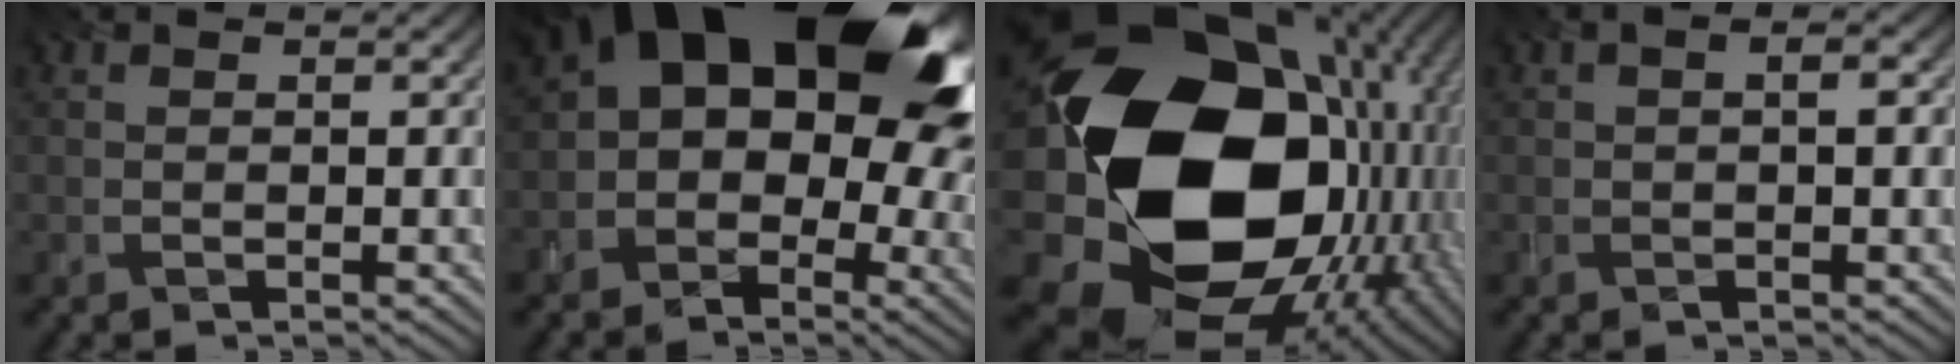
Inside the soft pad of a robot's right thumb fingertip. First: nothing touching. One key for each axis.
{"total": 19.2, "fx": 3.0, "fy": 12.5, "fz": 14.3, "tx": -0.168, "ty": -0.008, "tz": 0.073}
{"total": 23.8, "fx": 0.3, "fy": 18.0, "fz": 15.6, "tx": -0.328, "ty": -0.095, "tz": 0.055}
{"total": 1.5, "fx": -0.1, "fy": 0.4, "fz": 1.4, "tx": -0.017, "ty": 0.003, "tz": -0.003}